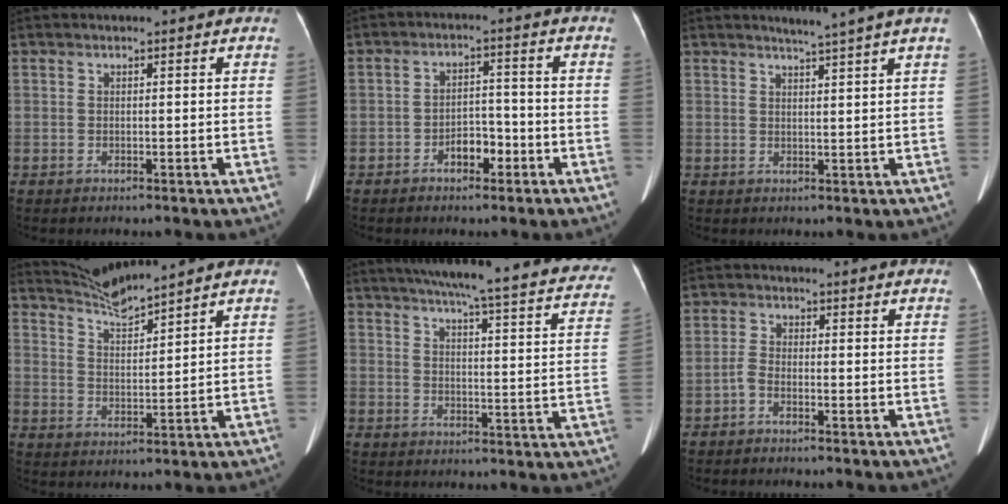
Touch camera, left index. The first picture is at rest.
{"total": 4.0, "force": [-2.4, 2.1, 2.5], "torque": [-0.040, 0.011, -0.042]}
{"total": 4.3, "force": [3.4, -1.5, 2.1], "torque": [-0.025, -0.004, 0.045]}
{"total": 5.8, "force": [5.6, -1.2, 0.6], "torque": [-0.023, -0.006, 0.113]}
{"total": 30.1, "force": [26.4, 2.6, 14.2], "torque": [-0.189, -0.052, 0.306]}
{"total": 1.7, "force": [-1.2, 0.5, 1.1], "torque": [-0.034, -0.002, -0.027]}